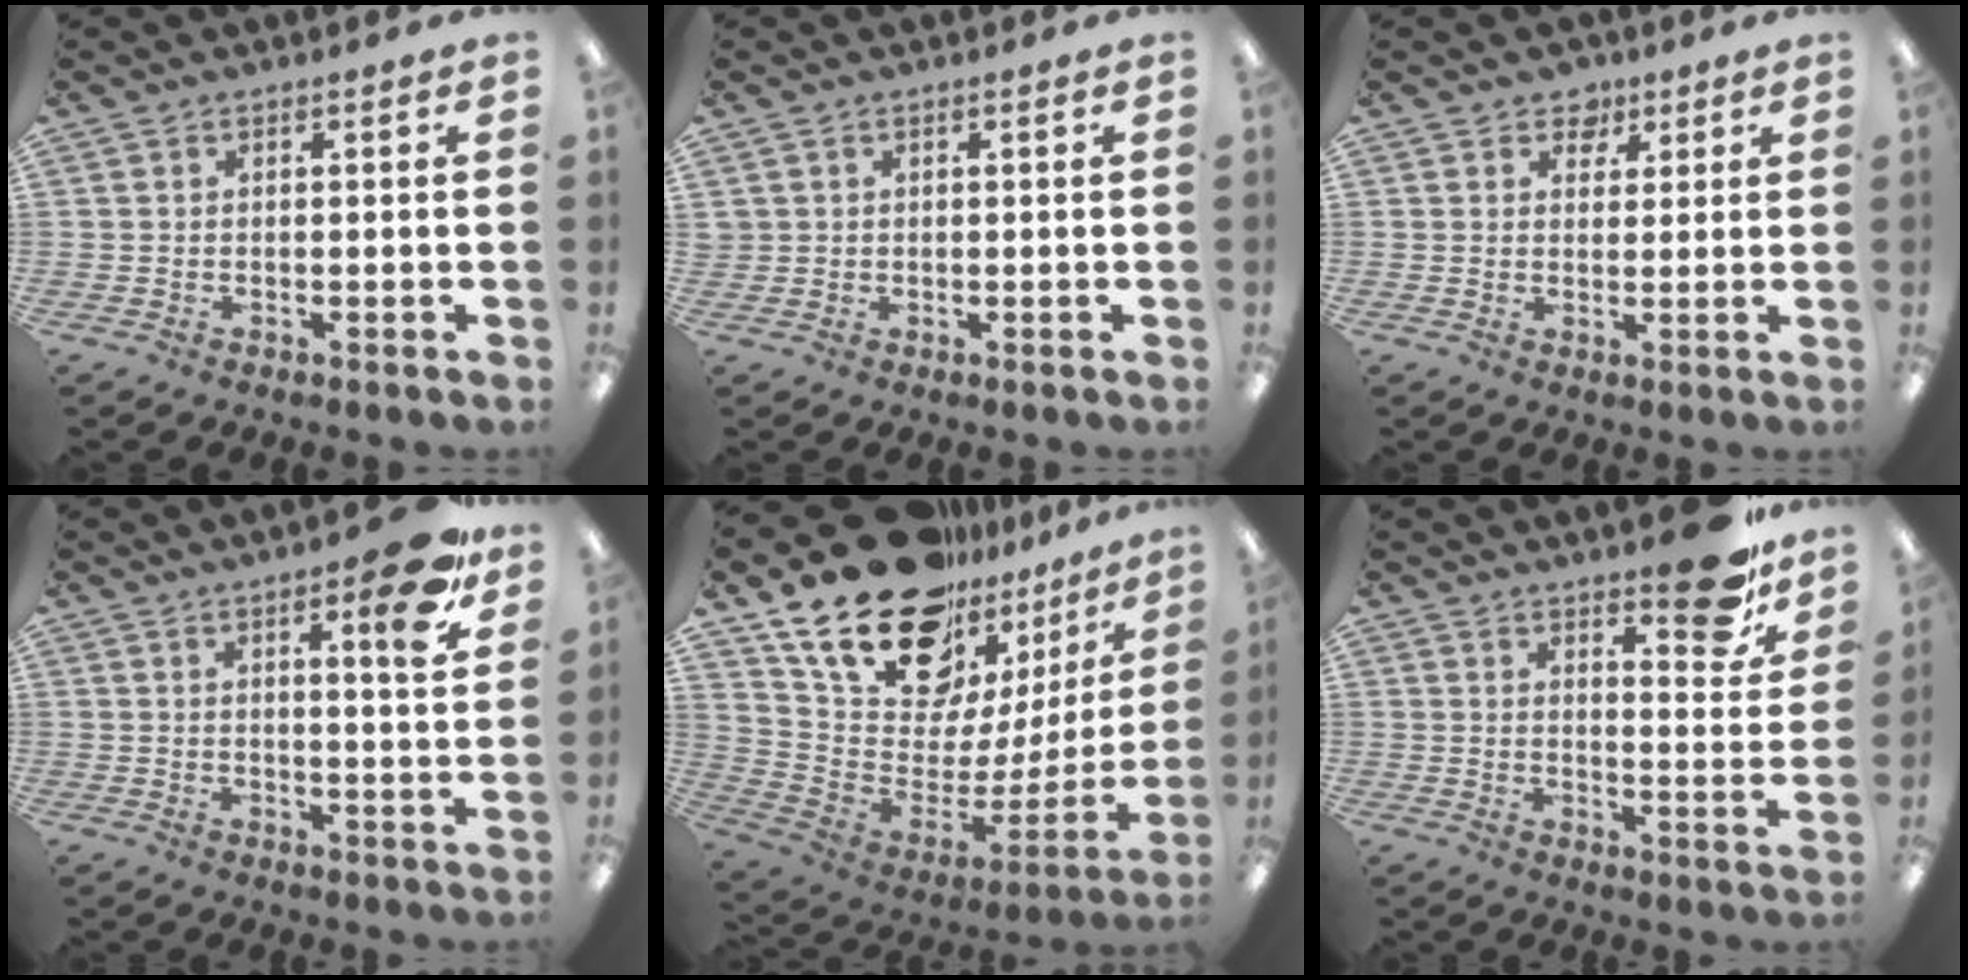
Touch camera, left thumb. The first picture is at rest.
{"total": 1.3, "force": [0.6, 1.1, 0.1], "torque": [-0.003, 0.002, 0.010]}
{"total": 4.6, "force": [3.0, 3.3, 1.1], "torque": [-0.011, -0.010, 0.051]}
{"total": 10.4, "force": [6.3, 2.6, 7.8], "torque": [-0.100, -0.032, 0.097]}
{"total": 26.2, "force": [18.2, 13.5, 13.1], "torque": [-0.227, -0.119, 0.338]}
{"total": 11.9, "force": [8.9, 4.3, 6.6], "torque": [-0.065, -0.063, 0.150]}